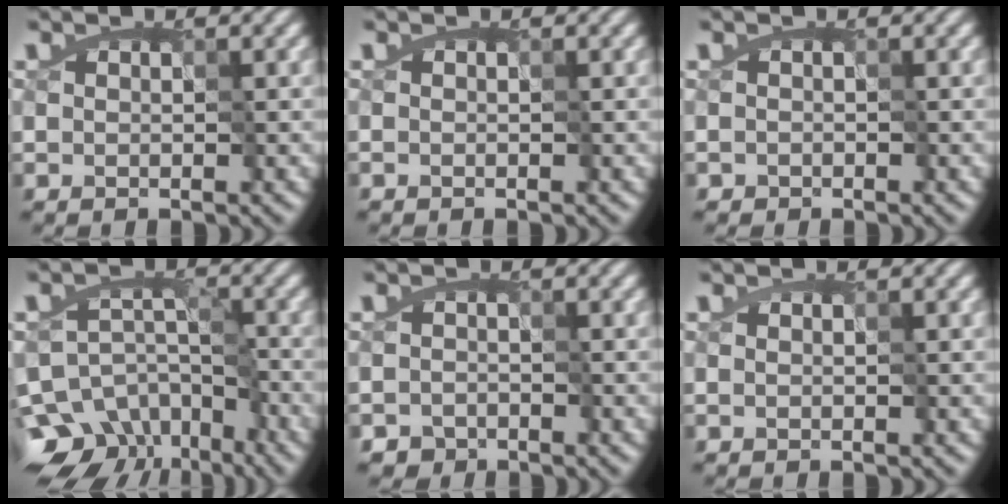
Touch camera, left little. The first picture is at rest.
{"total": 0.0}
{"total": 0.7, "force": [-0.5, 0.5, 0.1], "torque": [0.005, 0.003, -0.011]}
{"total": 14.4, "force": [-10.3, 9.0, 4.3], "torque": [-0.057, -0.025, -0.145]}
{"total": 2.0, "force": [-1.6, 1.2, 0.1], "torque": [0.018, -0.001, -0.022]}
{"total": 0.0}